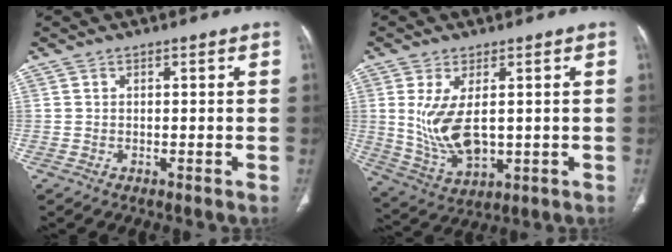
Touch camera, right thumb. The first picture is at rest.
{"total": 10.4, "force": [1.0, 5.3, 8.9], "torque": [-0.178, -0.014, 0.041]}